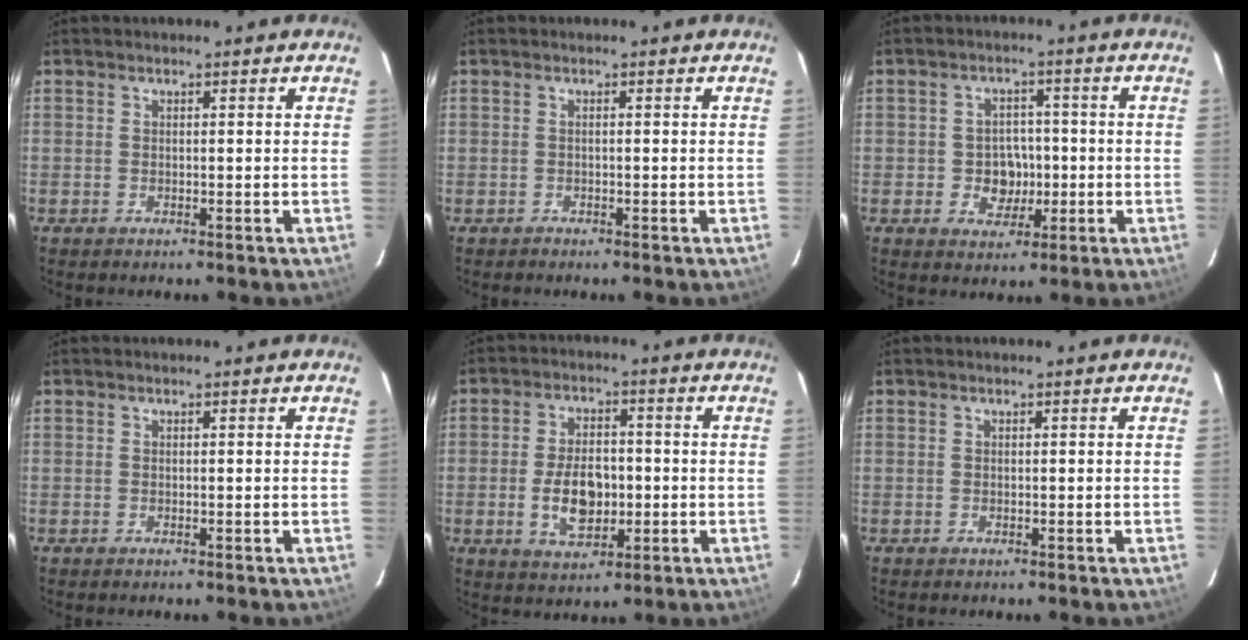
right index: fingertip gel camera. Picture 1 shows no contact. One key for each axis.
{"total": 0.6, "fx": -0.5, "fy": 0.4, "fz": -0.2, "tx": 0.003, "ty": 0.005, "tz": -0.008}
{"total": 5.3, "fx": -1.0, "fy": 4.6, "fz": 2.3, "tx": -0.047, "ty": 0.011, "tz": -0.006}
{"total": 0.0}
{"total": 9.1, "fx": -1.7, "fy": 5.3, "fz": 7.2, "tx": -0.136, "ty": 0.002, "tz": -0.021}
{"total": 0.0}